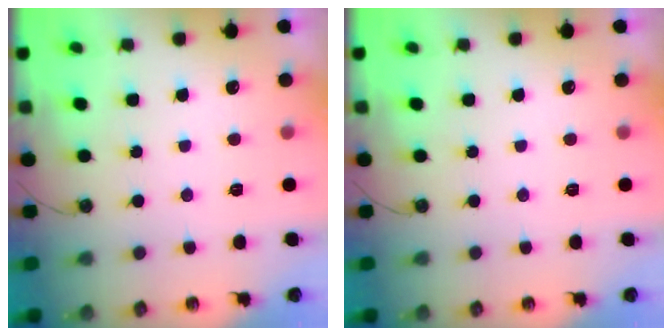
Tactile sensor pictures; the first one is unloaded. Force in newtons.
{"total": 0.0}